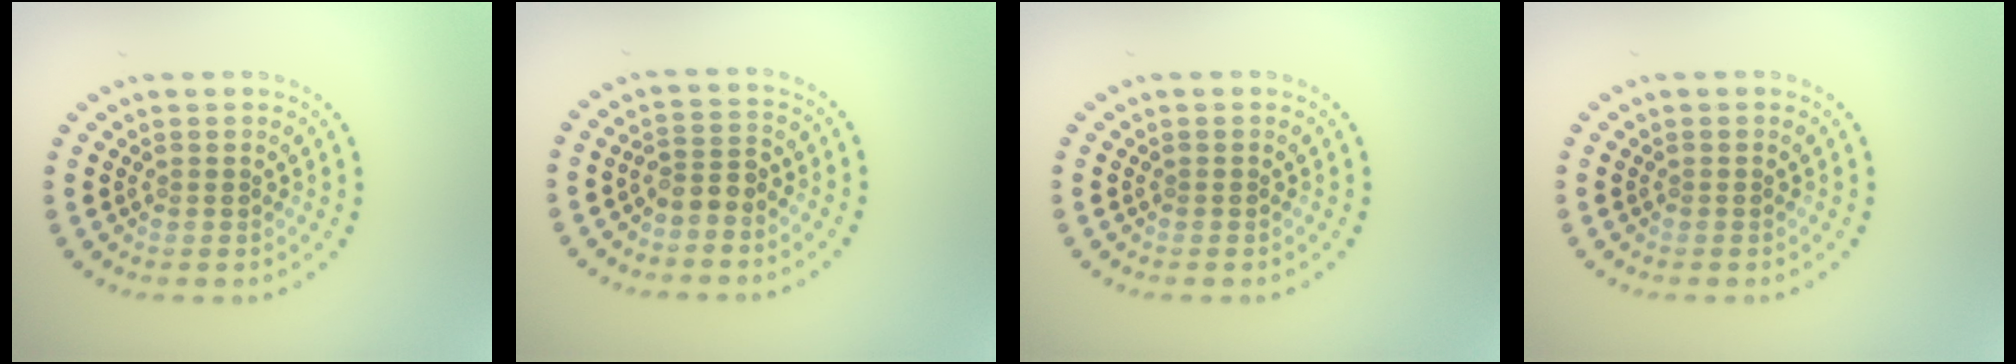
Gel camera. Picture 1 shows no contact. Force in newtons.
{"total": 2.0, "press": 1.7, "slide": 1.2}
{"total": 0.0}
{"total": 0.0}